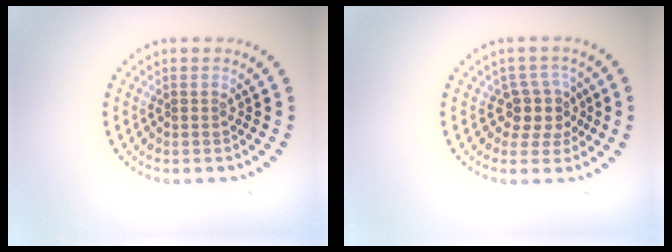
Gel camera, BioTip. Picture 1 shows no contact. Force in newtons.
{"total": 2.9, "press": 2.3, "slide": 1.7}